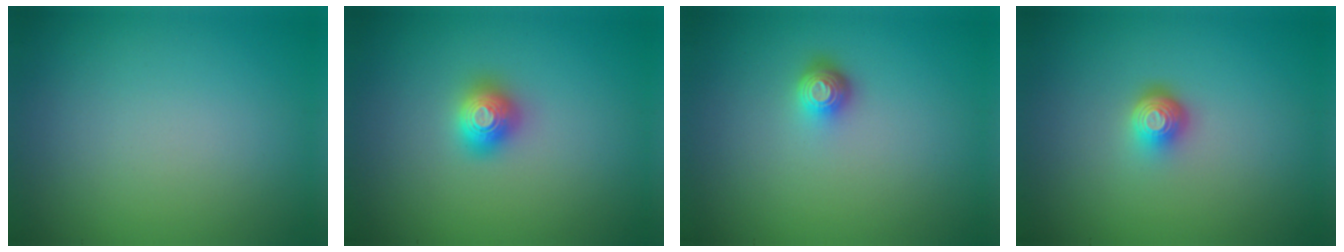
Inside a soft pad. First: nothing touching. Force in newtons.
{"total": 2.0, "press": 2.0, "slide": 0.2}
{"total": 1.8, "press": 1.3, "slide": 1.2}
{"total": 2.3, "press": 1.5, "slide": 1.8}